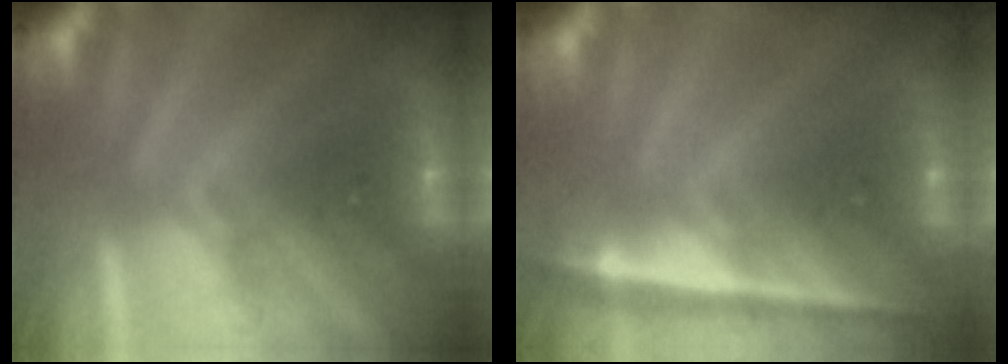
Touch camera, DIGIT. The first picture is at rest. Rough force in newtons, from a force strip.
{"total": 1.9}